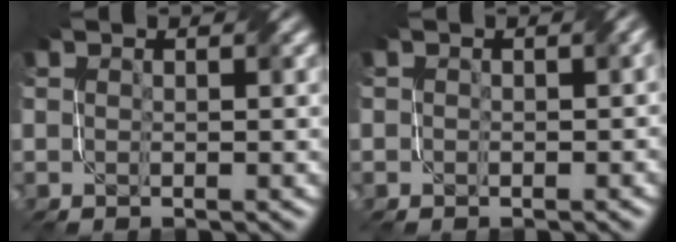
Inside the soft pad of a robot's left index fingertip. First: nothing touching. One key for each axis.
{"total": 1.2, "fx": 0.2, "fy": 0.9, "fz": 0.8, "tx": -0.010, "ty": -0.001, "tz": 0.000}